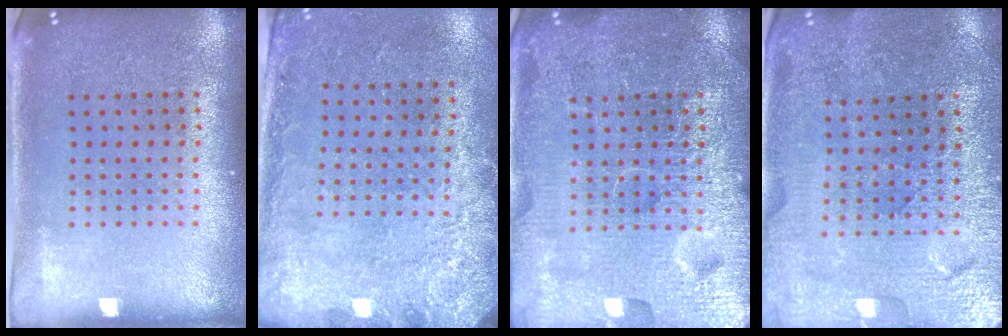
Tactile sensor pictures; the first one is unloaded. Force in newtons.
{"total": 2.8, "press": 1.9, "slide": 2.0}
{"total": 6.9, "press": 6.9, "slide": 0.9}
{"total": 3.2, "press": 3.2, "slide": 0.1}